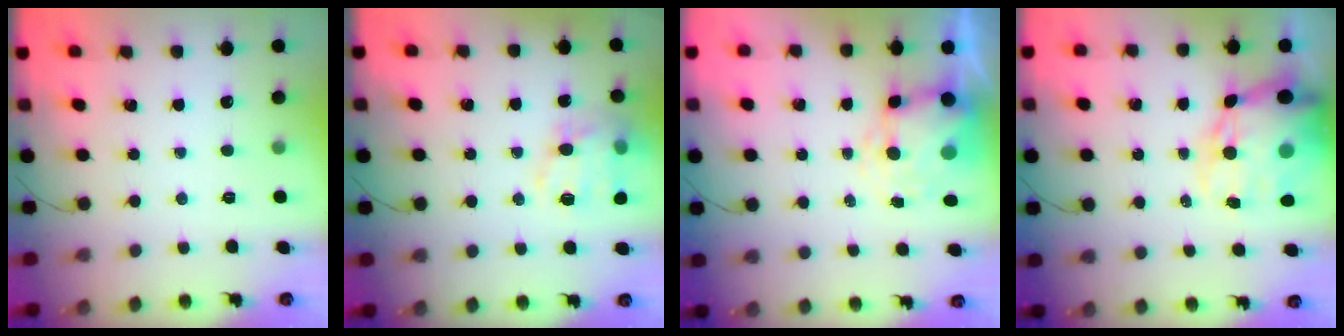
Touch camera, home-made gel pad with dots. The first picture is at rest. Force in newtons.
{"total": 16.4, "press": 16.1, "slide": 2.7}
{"total": 5.8, "press": 5.7, "slide": 1.2}
{"total": 19.2, "press": 18.7, "slide": 4.0}